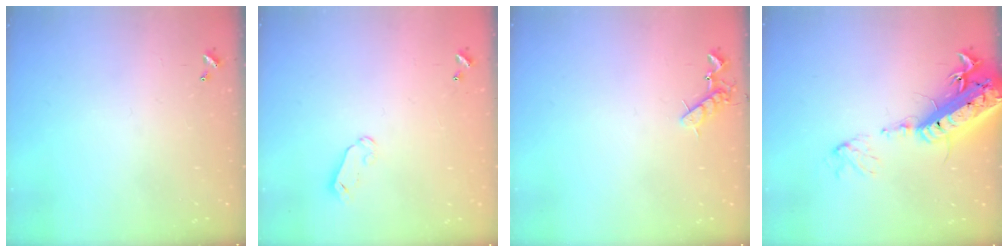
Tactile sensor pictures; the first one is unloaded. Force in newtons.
{"total": 3.9, "press": 3.9, "slide": 0.4}
{"total": 7.4, "press": 7.3, "slide": 1.0}
{"total": 23.7, "press": 23.2, "slide": 5.2}